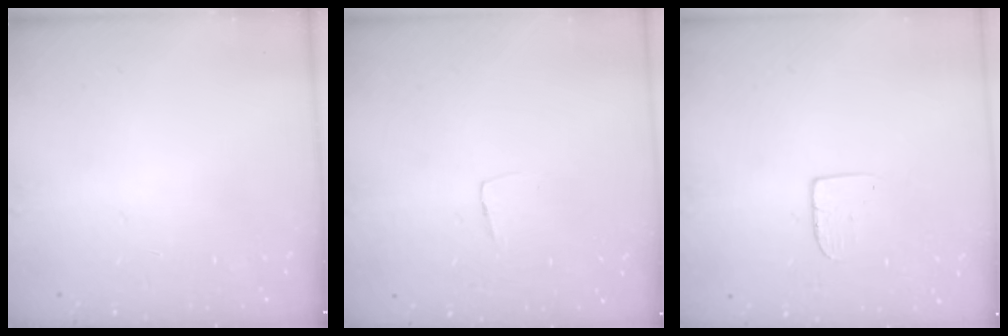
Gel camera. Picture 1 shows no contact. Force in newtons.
{"total": 3.3, "press": 3.3, "slide": 0.2}
{"total": 5.0, "press": 5.0, "slide": 0.4}